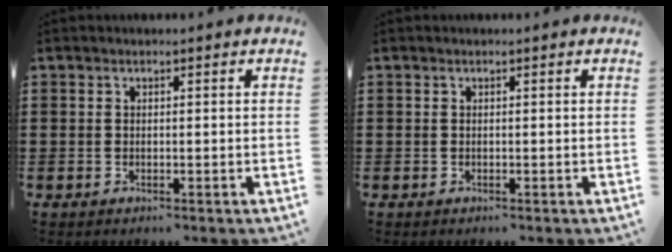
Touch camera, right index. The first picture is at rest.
{"total": 0.0}